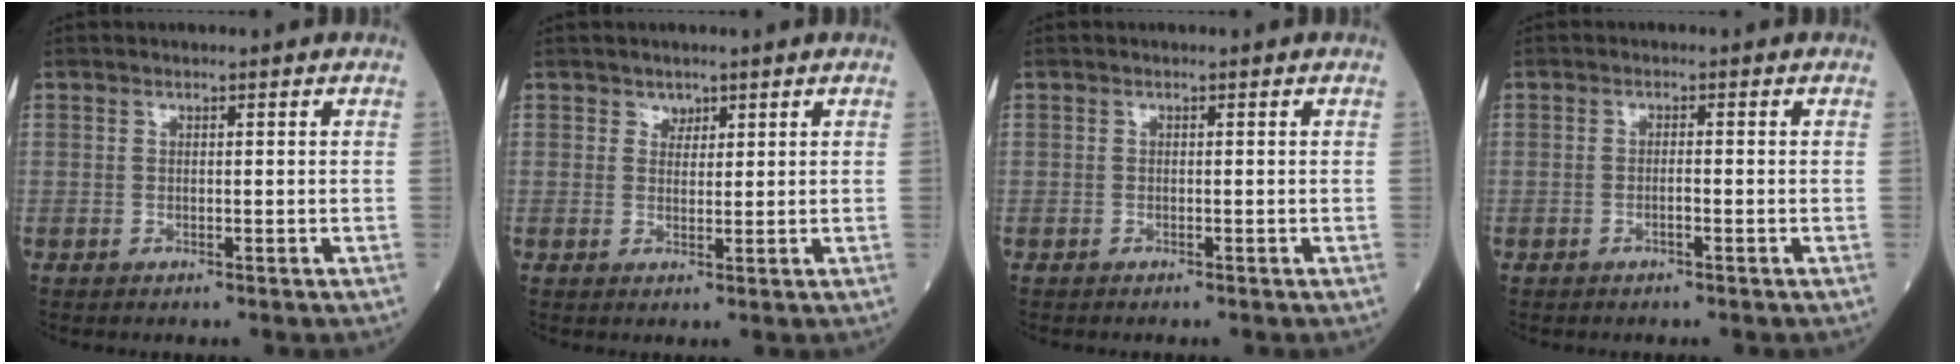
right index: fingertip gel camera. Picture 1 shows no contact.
{"total": 2.5, "force": [1.5, 1.9, 0.7], "torque": [-0.017, 0.007, 0.030]}
{"total": 0.7, "force": [-0.4, 0.5, 0.3], "torque": [-0.020, 0.000, -0.006]}
{"total": 1.4, "force": [-0.6, 0.5, 1.2], "torque": [-0.029, 0.002, -0.010]}